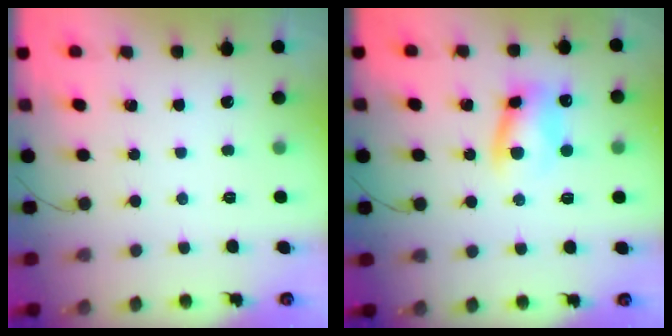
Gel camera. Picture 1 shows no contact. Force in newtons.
{"total": 9.3, "press": 9.2, "slide": 1.6}